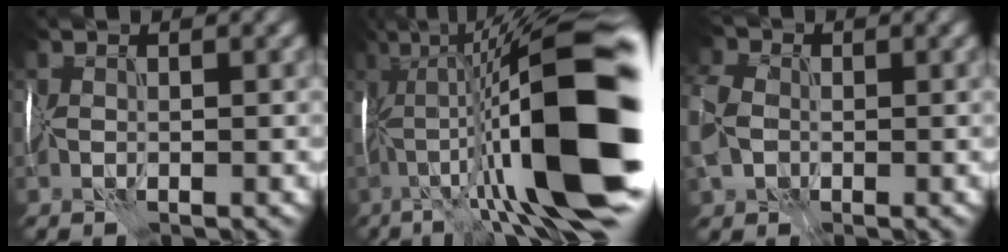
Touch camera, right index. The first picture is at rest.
{"total": 18.8, "force": [-3.2, 4.7, 18.0], "torque": [-0.279, 0.028, -0.053]}
{"total": 6.1, "force": [-1.2, 4.8, 3.6], "torque": [-0.112, -0.001, -0.031]}